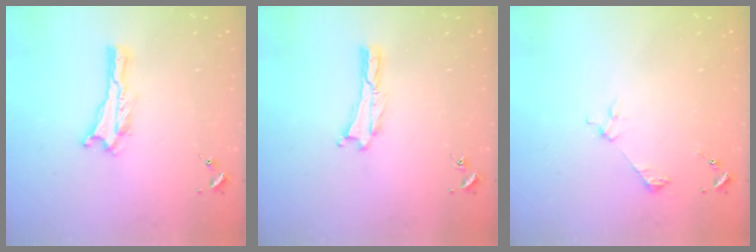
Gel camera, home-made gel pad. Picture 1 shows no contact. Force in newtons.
{"total": 0.0}
{"total": 2.5, "press": 2.5, "slide": 0.2}